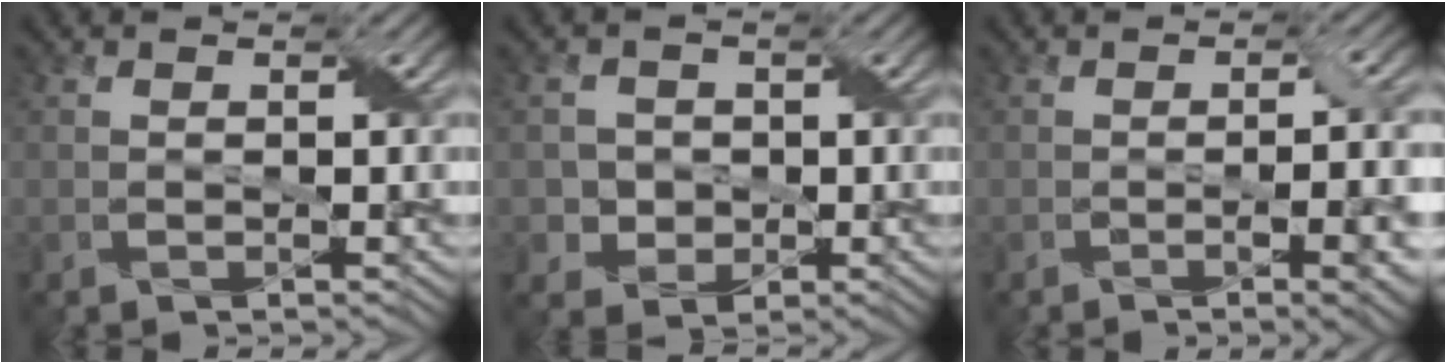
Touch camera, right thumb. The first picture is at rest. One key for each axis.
{"total": 3.5, "fx": -0.2, "fy": 3.4, "fz": 0.7, "tx": -0.024, "ty": -0.003, "tz": -0.009}
{"total": 6.8, "fx": -1.9, "fy": 1.5, "fz": 6.3, "tx": -0.089, "ty": -0.007, "tz": -0.021}